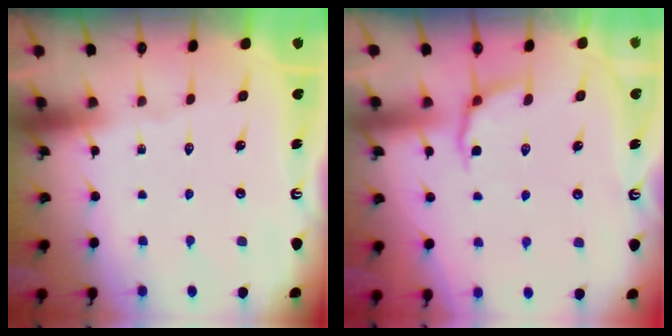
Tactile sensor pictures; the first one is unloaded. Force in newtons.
{"total": 3.2, "press": 2.2, "slide": 2.2}